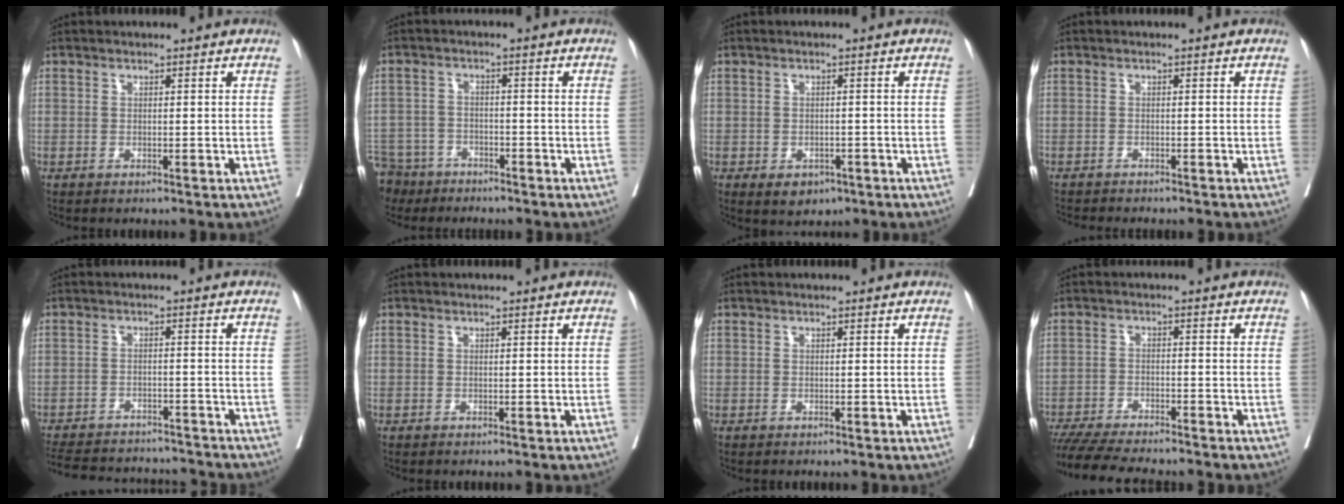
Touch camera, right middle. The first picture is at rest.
{"total": 10.1, "force": [-8.0, 5.9, 2.0], "torque": [-0.067, -0.006, -0.136]}
{"total": 3.6, "force": [-2.0, 2.4, 1.7], "torque": [-0.017, 0.000, -0.017]}
{"total": 5.2, "force": [-4.8, 0.6, 2.0], "torque": [-0.025, -0.008, -0.066]}
{"total": 17.0, "force": [-15.8, 3.9, 5.0], "torque": [-0.125, -0.006, -0.214]}
{"total": 0.0}
{"total": 0.0}
{"total": 12.2, "force": [-10.8, 1.2, 5.5], "torque": [-0.076, -0.018, -0.163]}